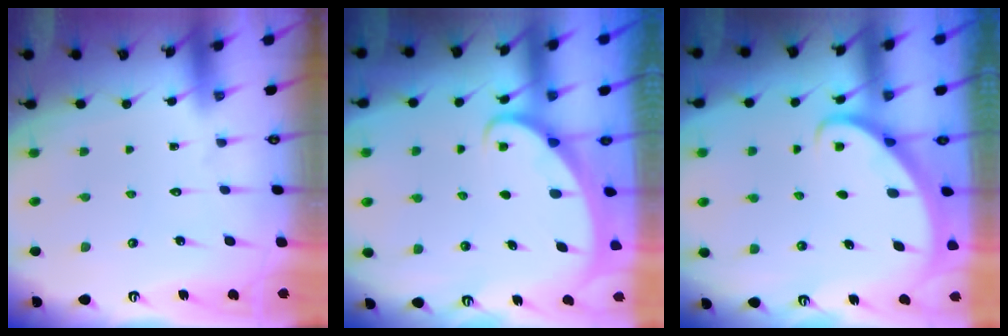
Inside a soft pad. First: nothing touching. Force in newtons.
{"total": 1.8, "press": 1.8, "slide": 0.1}
{"total": 2.7, "press": 2.7, "slide": 0.2}